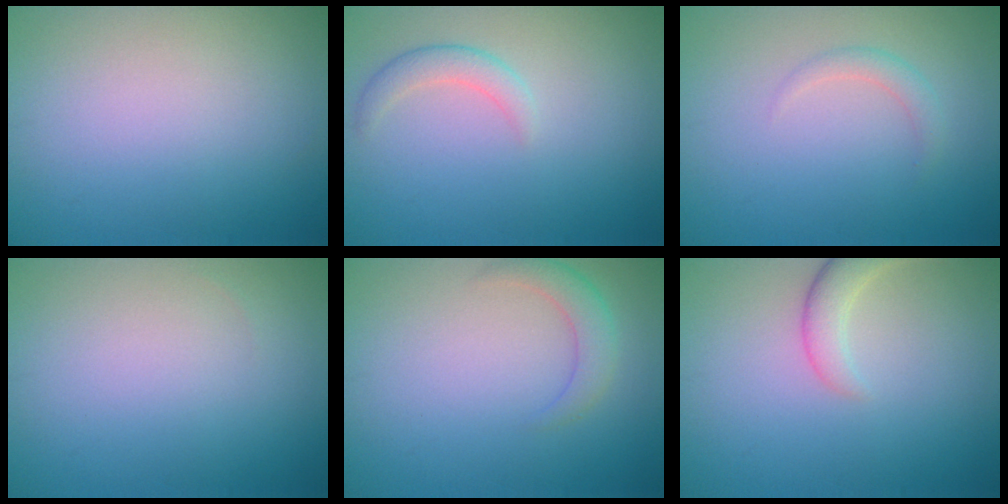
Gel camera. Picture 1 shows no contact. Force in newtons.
{"total": 1.8, "press": 1.8, "slide": 0.1}
{"total": 1.2, "press": 1.2, "slide": 0.1}
{"total": 0.0}
{"total": 2.2, "press": 2.2, "slide": 0.1}
{"total": 2.6, "press": 2.6, "slide": 0.3}